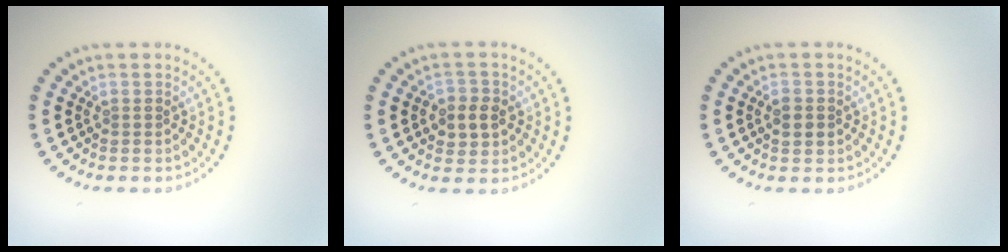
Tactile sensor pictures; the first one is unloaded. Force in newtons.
{"total": 2.6, "press": 2.5, "slide": 0.3}
{"total": 1.9, "press": 1.9, "slide": 0.1}